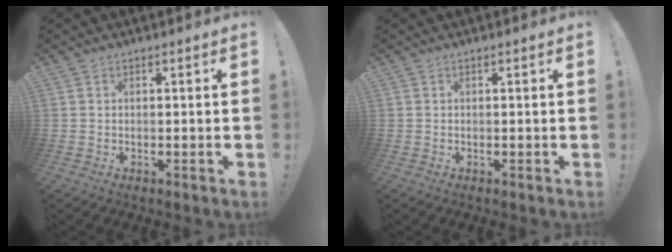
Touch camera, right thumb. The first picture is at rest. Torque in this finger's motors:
{"motor_torque": [0.00, 0.00, -0.01, 0.01, 0.00]}